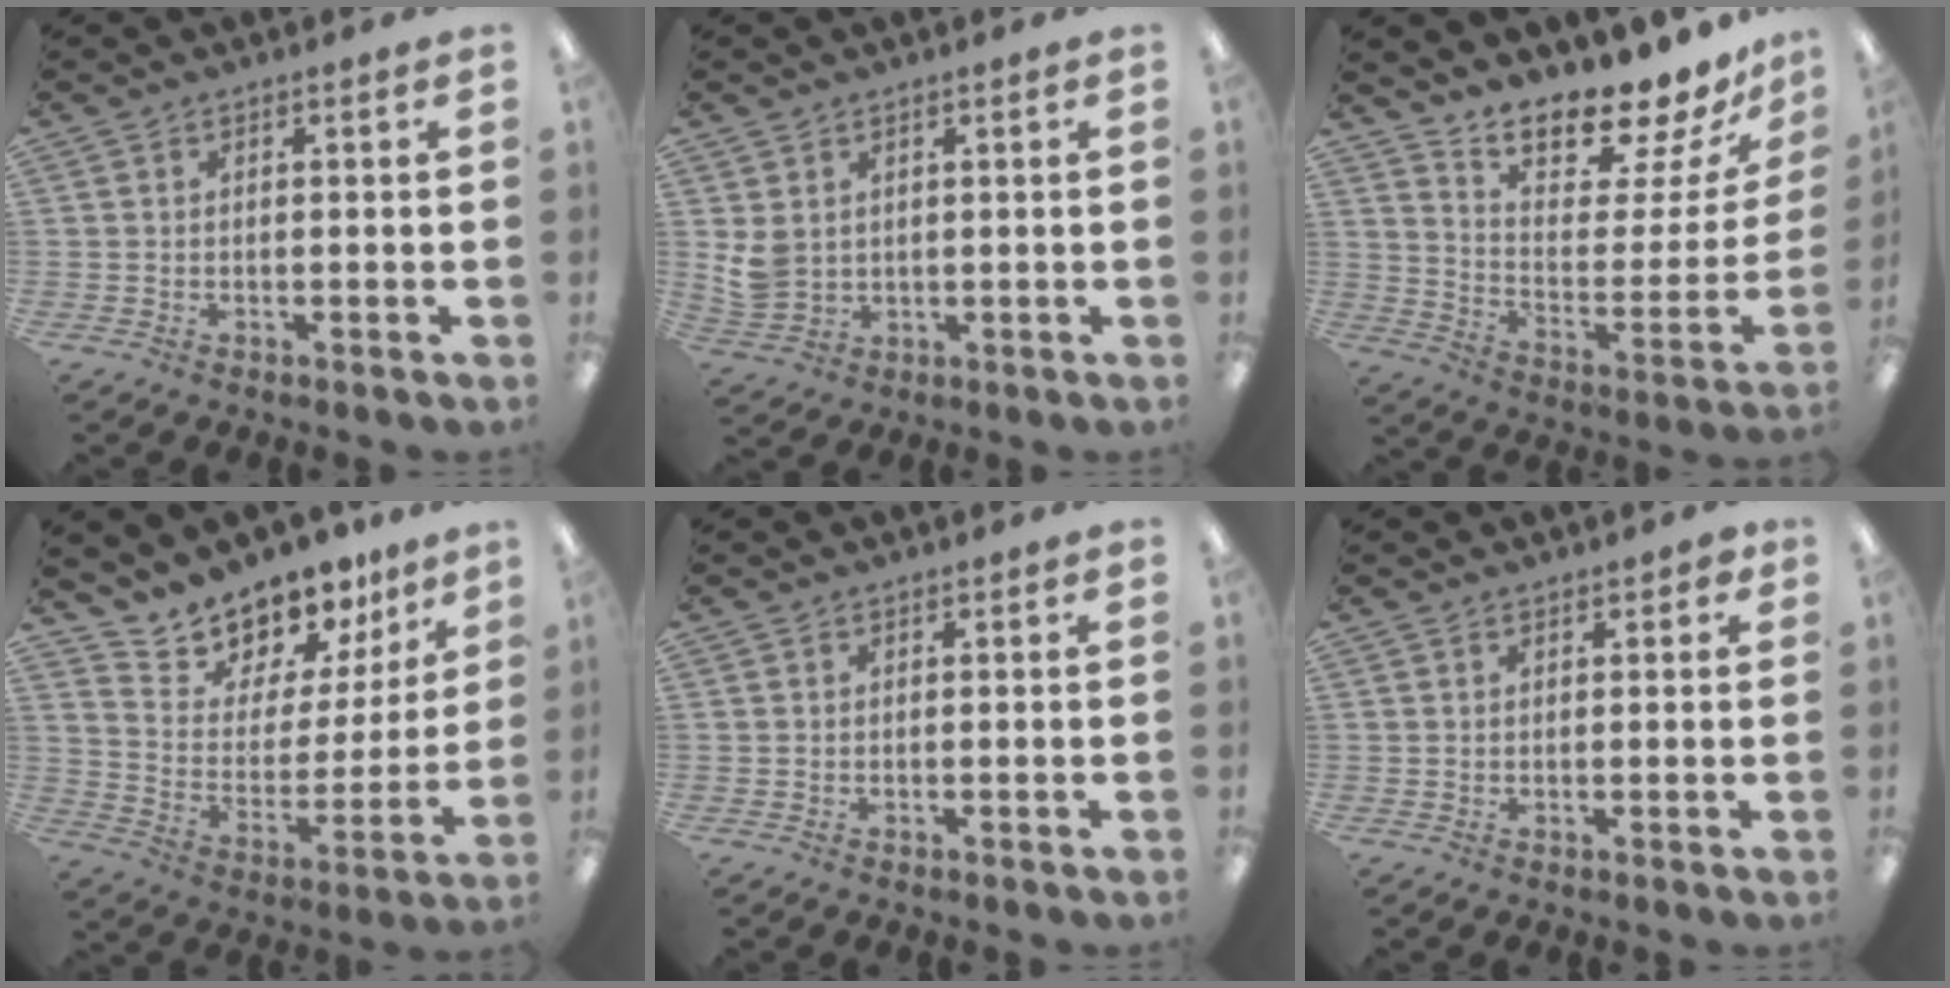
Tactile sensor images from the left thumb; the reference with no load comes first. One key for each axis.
{"total": 5.0, "fx": 1.9, "fy": 3.9, "fz": 2.5, "tx": -0.059, "ty": 0.000, "tz": 0.041}
{"total": 14.8, "fx": 14.0, "fy": 3.2, "fz": 3.8, "tx": -0.060, "ty": -0.133, "tz": 0.238}
{"total": 12.2, "fx": 11.5, "fy": 4.0, "fz": -0.6, "tx": -0.019, "ty": -0.124, "tz": 0.211}
{"total": 0.0}
{"total": 1.8, "fx": 1.1, "fy": 0.8, "fz": 1.1, "tx": -0.007, "ty": -0.003, "tz": 0.016}